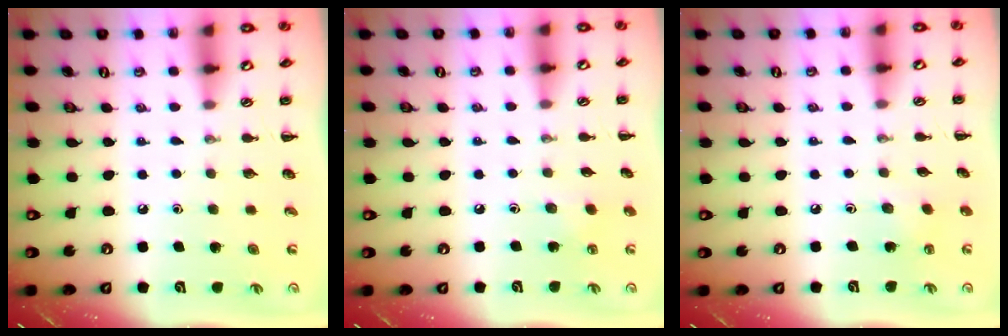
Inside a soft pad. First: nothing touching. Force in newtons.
{"total": 5.0, "press": 4.7, "slide": 1.6}
{"total": 1.5, "press": 1.4, "slide": 0.7}